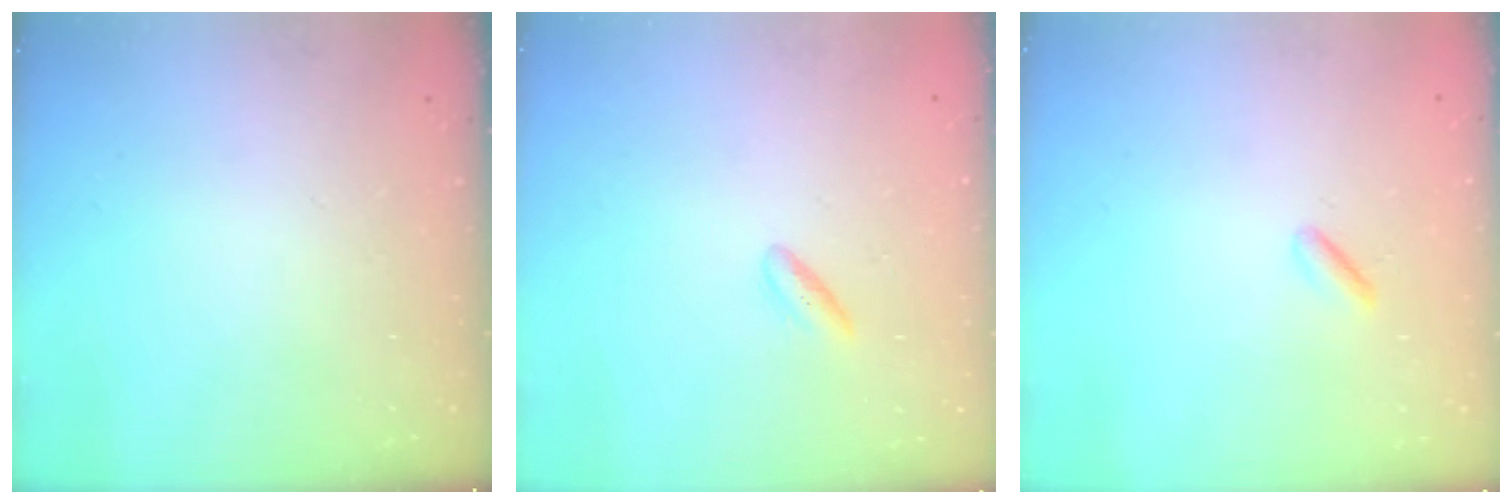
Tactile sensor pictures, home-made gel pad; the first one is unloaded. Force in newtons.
{"total": 2.5, "press": 2.2, "slide": 1.1}
{"total": 1.1, "press": 0.9, "slide": 0.7}